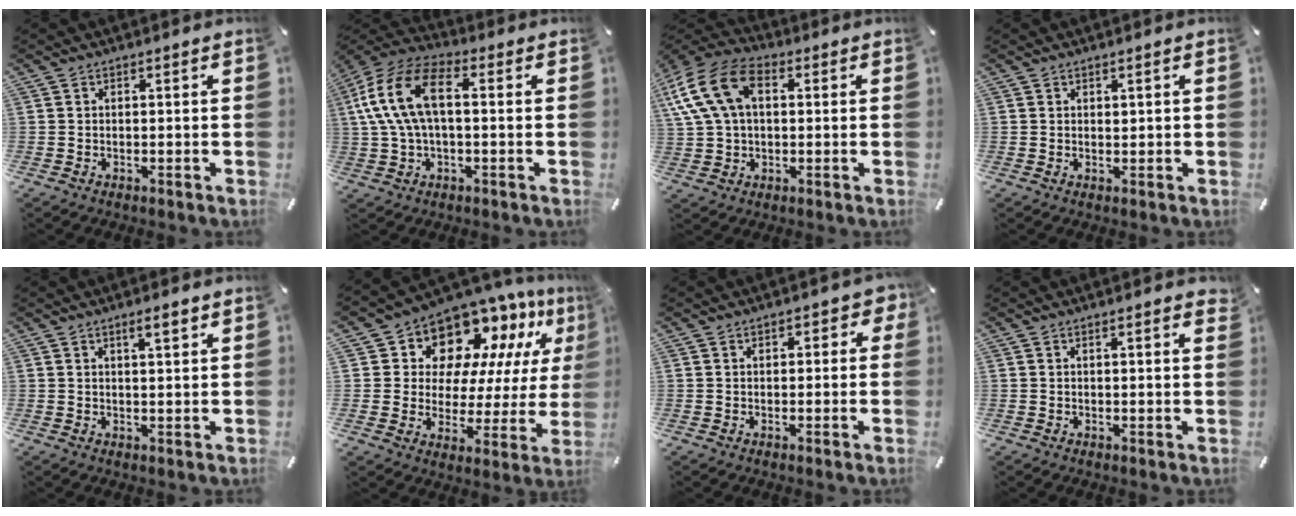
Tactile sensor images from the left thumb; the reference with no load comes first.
{"total": 14.8, "force": [2.2, 8.0, 12.3], "torque": [-0.280, -0.001, 0.033]}
{"total": 16.2, "force": [3.2, 11.3, 11.1], "torque": [-0.245, 0.010, 0.061]}
{"total": 0.6, "force": [0.4, 0.4, 0.2], "torque": [-0.005, 0.000, 0.007]}
{"total": 3.3, "force": [1.9, 0.7, 2.6], "torque": [-0.045, -0.001, 0.030]}
{"total": 12.6, "force": [10.1, 6.9, 3.0], "torque": [-0.060, -0.101, 0.175]}
{"total": 2.5, "force": [0.6, 1.7, 1.7], "torque": [-0.019, 0.002, 0.005]}
{"total": 1.4, "force": [0.8, 0.2, 1.1], "torque": [-0.015, -0.002, 0.013]}